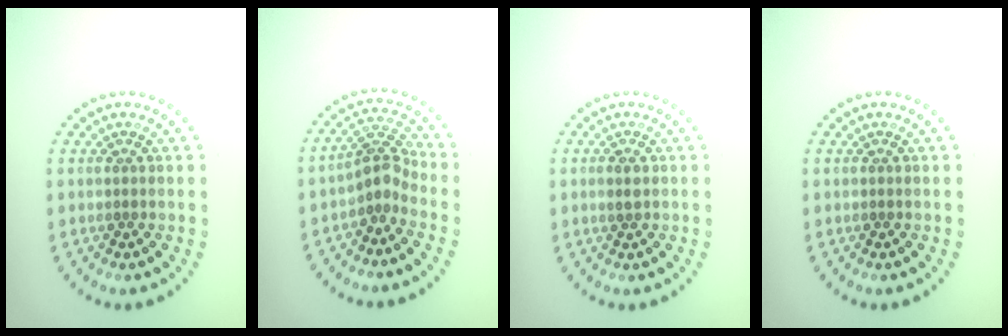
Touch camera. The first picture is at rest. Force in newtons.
{"total": 2.8, "press": 2.1, "slide": 1.9}
{"total": 1.2, "press": 1.2, "slide": 0.2}
{"total": 0.0}